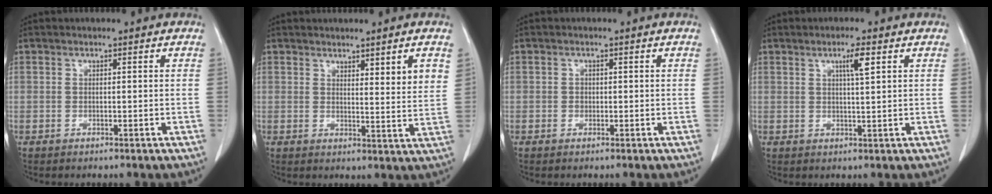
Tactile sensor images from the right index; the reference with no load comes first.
{"total": 4.9, "force": [2.9, 0.3, 3.9], "torque": [-0.052, -0.016, 0.041]}
{"total": 0.7, "force": [-0.1, 0.7, 0.3], "torque": [-0.003, 0.003, -0.002]}
{"total": 3.2, "force": [1.4, 0.0, 2.8], "torque": [-0.050, -0.002, 0.024]}